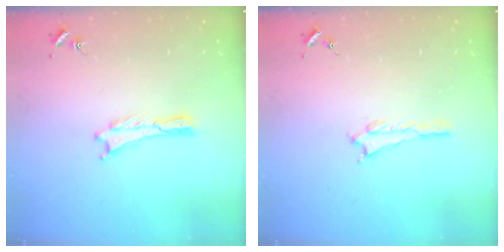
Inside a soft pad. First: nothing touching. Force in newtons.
{"total": 0.6, "press": 0.6, "slide": 0.2}